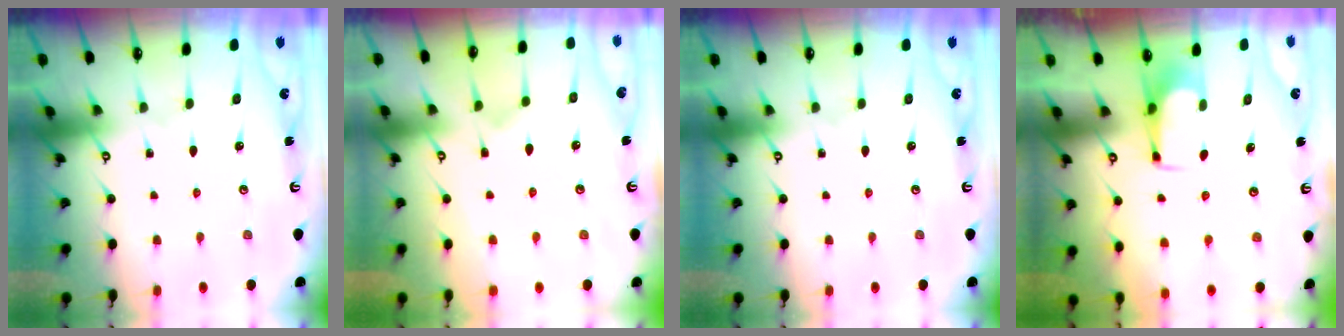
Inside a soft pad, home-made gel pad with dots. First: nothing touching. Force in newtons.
{"total": 1.5, "press": 1.1, "slide": 1.1}
{"total": 0.0}
{"total": 1.0, "press": 0.9, "slide": 0.3}